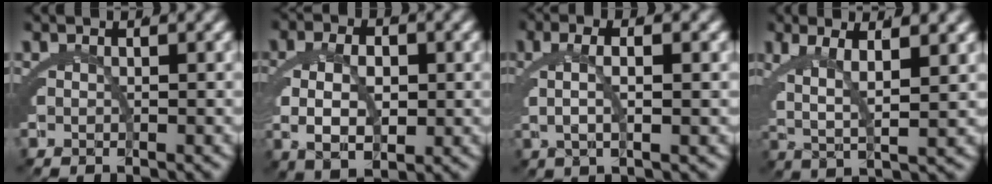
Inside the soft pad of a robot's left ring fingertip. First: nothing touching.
{"total": 6.6, "force": [-0.3, 4.1, 5.1], "torque": [-0.094, -0.011, 0.004]}
{"total": 4.0, "force": [0.7, 1.2, 3.7], "torque": [-0.066, 0.008, 0.010]}
{"total": 6.5, "force": [1.5, 3.0, 5.6], "torque": [-0.098, -0.001, 0.026]}